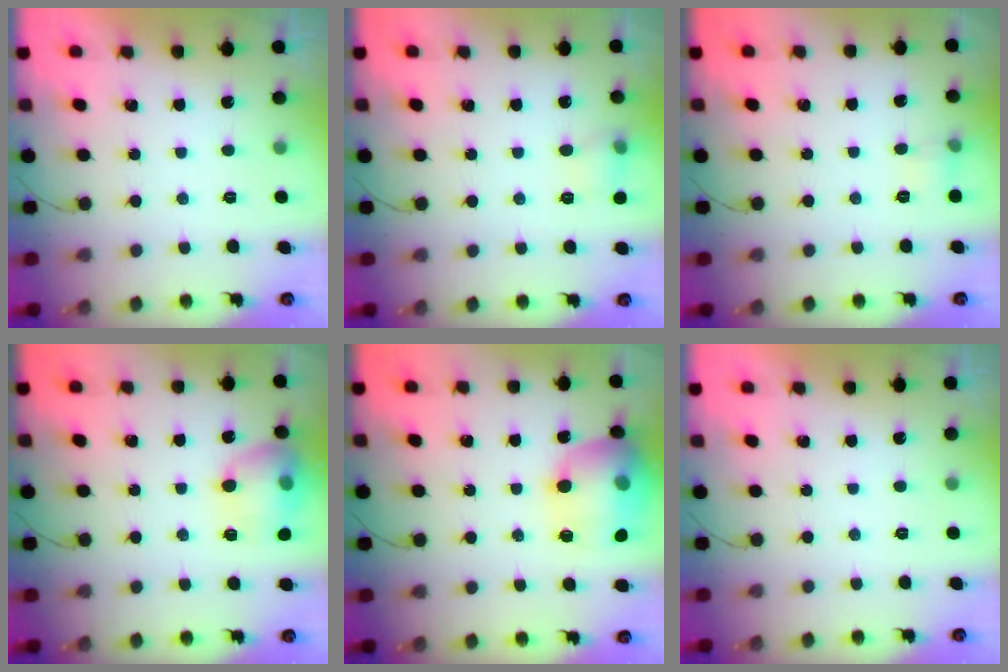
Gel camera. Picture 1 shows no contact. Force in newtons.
{"total": 7.4, "press": 7.2, "slide": 1.7}
{"total": 4.7, "press": 4.5, "slide": 1.3}
{"total": 14.3, "press": 14.2, "slide": 1.5}
{"total": 18.8, "press": 18.7, "slide": 1.6}
{"total": 0.0}